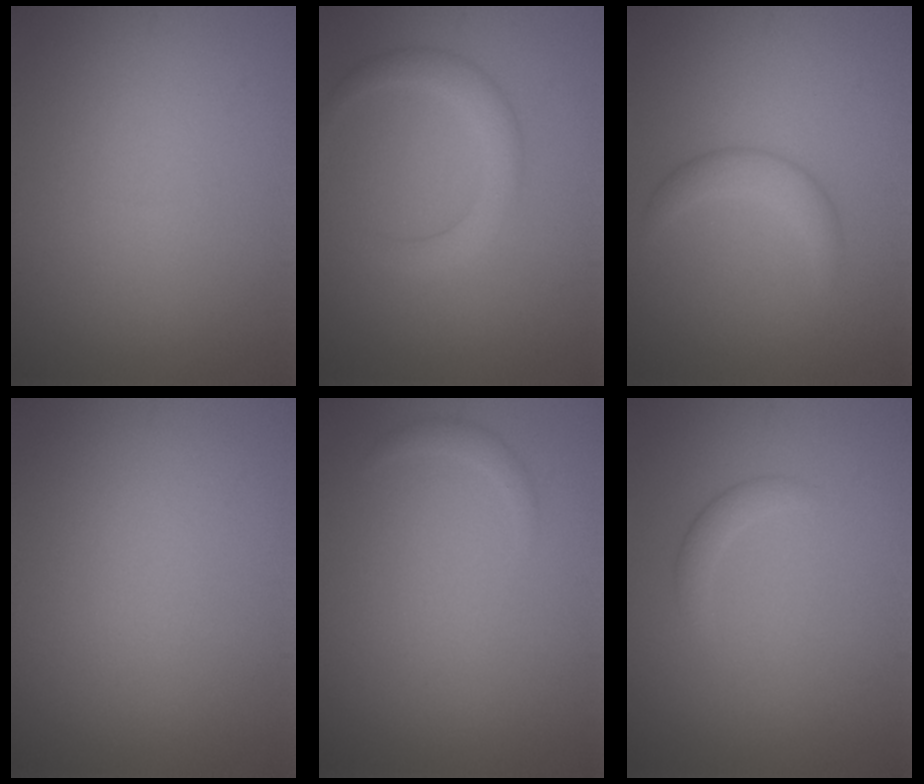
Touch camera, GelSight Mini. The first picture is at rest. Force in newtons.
{"total": 2.8, "press": 2.8, "slide": 0.0}
{"total": 2.1, "press": 2.1, "slide": 0.2}
{"total": 0.0}
{"total": 0.8, "press": 0.8, "slide": 0.0}
{"total": 1.3, "press": 1.3, "slide": 0.0}